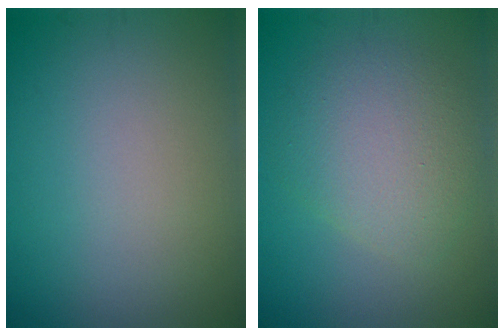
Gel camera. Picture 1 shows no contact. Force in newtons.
{"total": 4.5, "press": 4.5, "slide": 0.3}